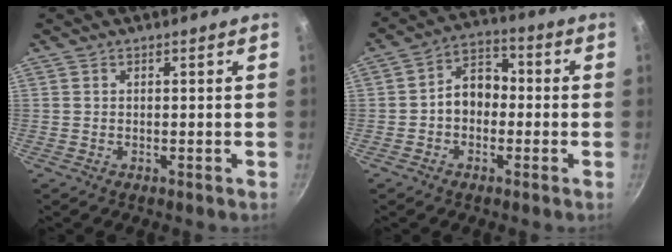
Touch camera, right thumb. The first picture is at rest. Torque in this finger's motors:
{"motor_torque": [1.21, 1.09, 0.89, -0.19, 0.06]}